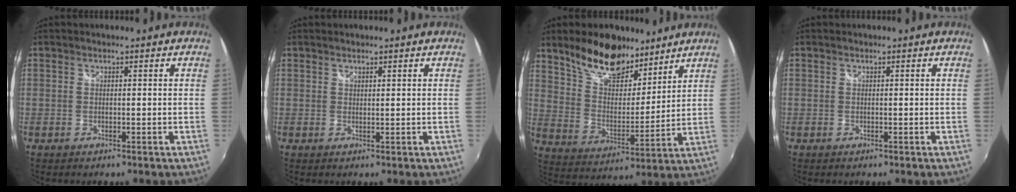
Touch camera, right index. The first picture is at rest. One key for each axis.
{"total": 0.6, "fx": 0.6, "fy": 0.2, "fz": 0.1, "tx": -0.001, "ty": 0.000, "tz": 0.010}
{"total": 15.1, "fx": 11.1, "fy": 7.1, "fz": 7.5, "tx": -0.146, "ty": 0.018, "tz": 0.201}
{"total": 0.0}